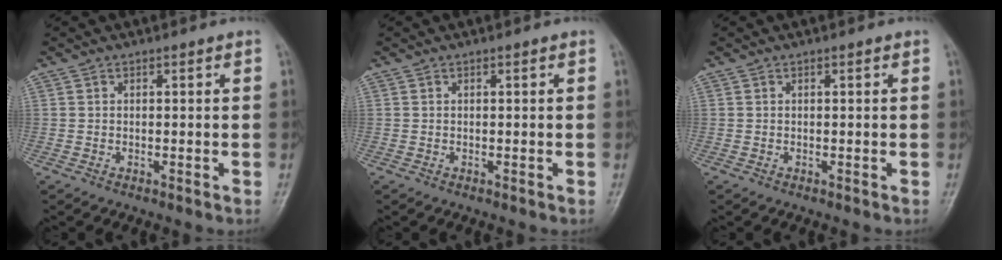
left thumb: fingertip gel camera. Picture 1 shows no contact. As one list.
[{"total": 0.0}, {"total": 0.0}]